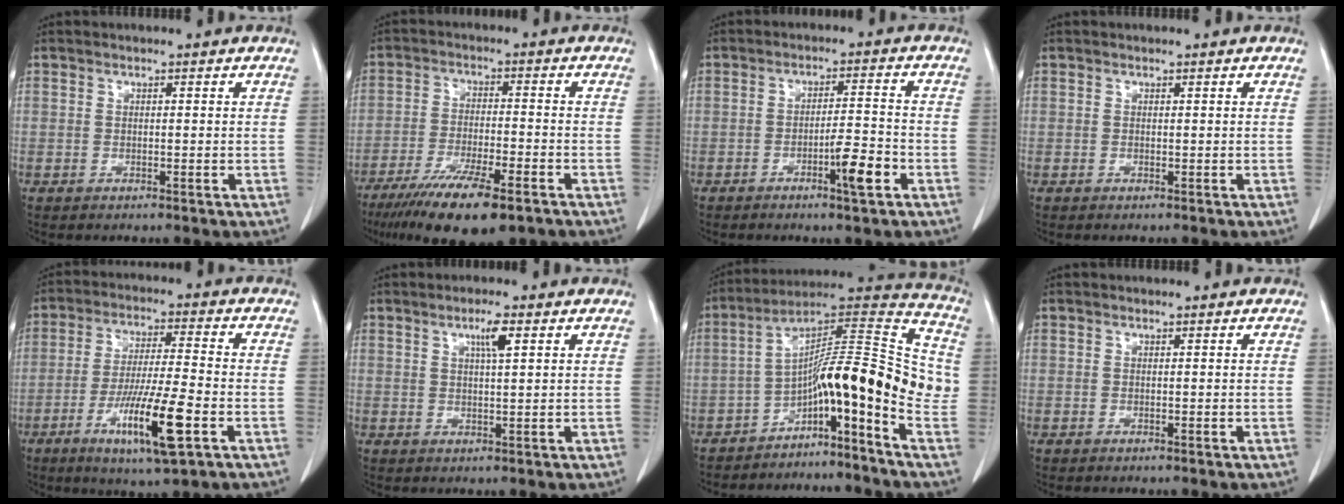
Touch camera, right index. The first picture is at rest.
{"total": 13.8, "force": [-9.5, 2.6, 9.6], "torque": [-0.166, -0.033, -0.153]}
{"total": 5.7, "force": [-2.9, 0.4, 5.0], "torque": [-0.076, -0.001, -0.047]}
{"total": 0.0}
{"total": 12.5, "force": [-5.1, 0.7, 11.4], "torque": [-0.208, -0.019, -0.088]}
{"total": 3.2, "force": [1.4, 0.1, 2.9], "torque": [-0.051, -0.001, 0.023]}
{"total": 15.1, "force": [-5.3, 2.3, 14.0], "torque": [-0.203, 0.061, -0.084]}
{"total": 0.0}